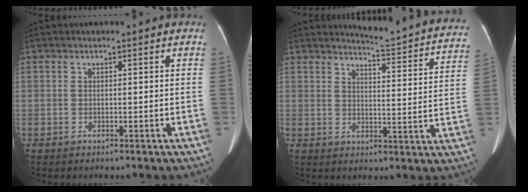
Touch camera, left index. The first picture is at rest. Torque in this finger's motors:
{"motor_torque": [0.49, -1.00, 0.01, 0.01]}